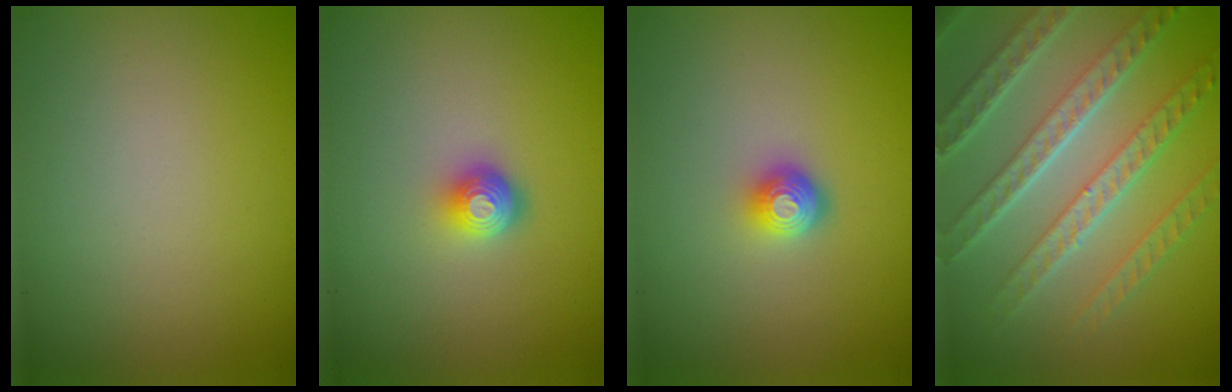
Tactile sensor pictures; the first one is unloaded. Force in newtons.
{"total": 2.2, "press": 1.5, "slide": 1.6}
{"total": 2.1, "press": 1.5, "slide": 1.5}
{"total": 7.8, "press": 5.7, "slide": 5.4}